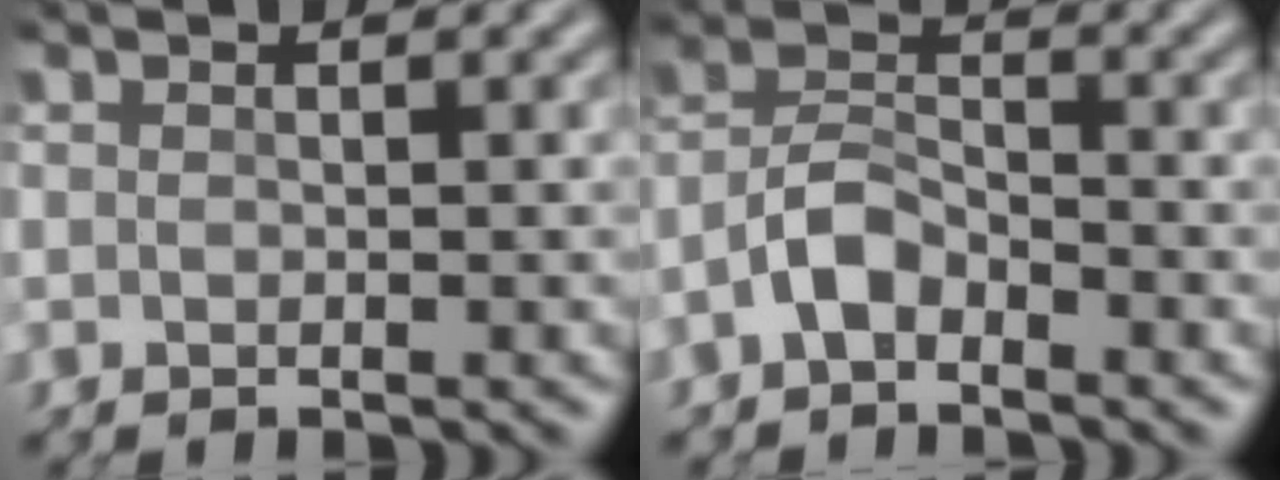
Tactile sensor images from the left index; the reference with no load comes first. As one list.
[{"total": 2.8, "force": [-2.0, 1.2, 1.7], "torque": [-0.036, 0.014, -0.047]}]